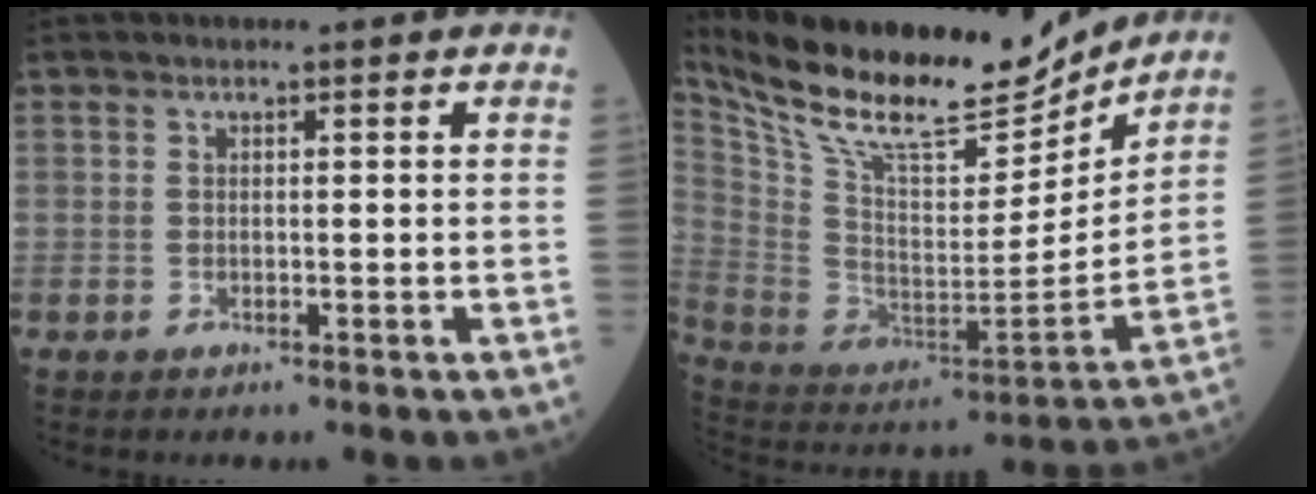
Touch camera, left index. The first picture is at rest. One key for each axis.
{"total": 23.6, "fx": 20.2, "fy": 5.2, "fz": 11.0, "tx": -0.215, "ty": -0.013, "tz": 0.340}